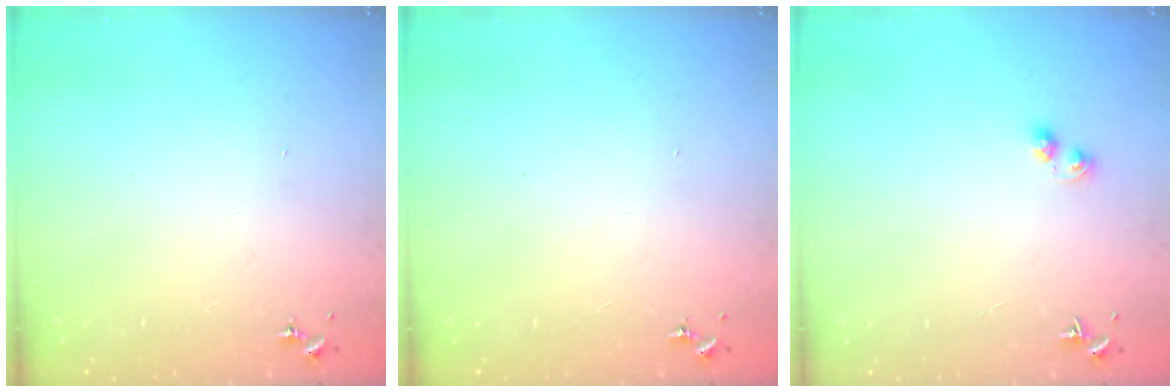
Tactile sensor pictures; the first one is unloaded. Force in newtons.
{"total": 0.0}
{"total": 4.1, "press": 4.0, "slide": 0.6}